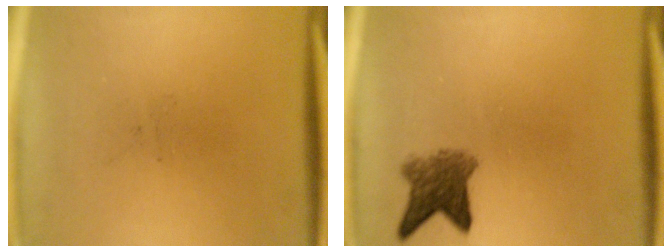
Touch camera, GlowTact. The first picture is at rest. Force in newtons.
{"total": 4.6}